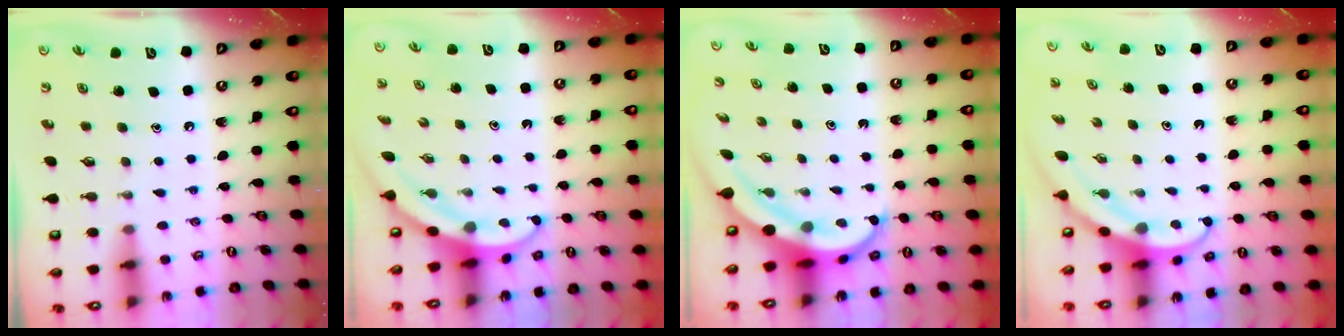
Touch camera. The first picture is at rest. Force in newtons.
{"total": 3.1, "press": 3.1, "slide": 0.1}
{"total": 5.7, "press": 5.5, "slide": 1.6}
{"total": 3.5, "press": 3.5, "slide": 0.3}